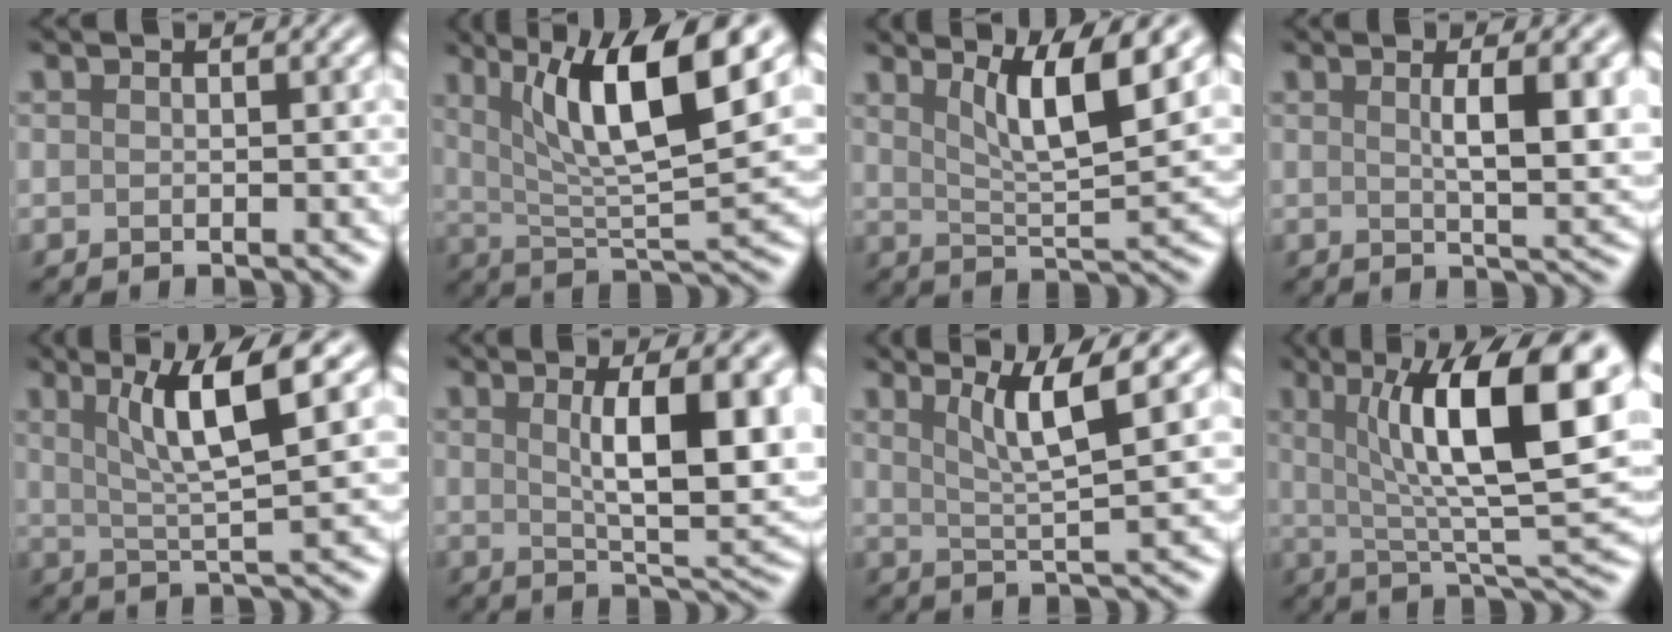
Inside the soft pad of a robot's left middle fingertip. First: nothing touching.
{"total": 10.2, "force": [4.0, 2.5, 9.0], "torque": [-0.144, -0.003, 0.073]}
{"total": 6.6, "force": [3.3, 1.3, 5.6], "torque": [-0.084, -0.005, 0.058]}
{"total": 6.0, "force": [1.1, 1.6, 5.7], "torque": [-0.078, 0.003, 0.021]}
{"total": 6.7, "force": [2.6, 1.1, 6.0], "torque": [-0.098, 0.005, 0.045]}
{"total": 9.6, "force": [1.7, 2.8, 9.0], "torque": [-0.122, -0.003, 0.033]}
{"total": 5.0, "force": [2.2, 0.6, 4.4], "torque": [-0.074, -0.003, 0.040]}
{"total": 13.2, "force": [3.6, 3.4, 12.2], "torque": [-0.174, 0.008, 0.057]}